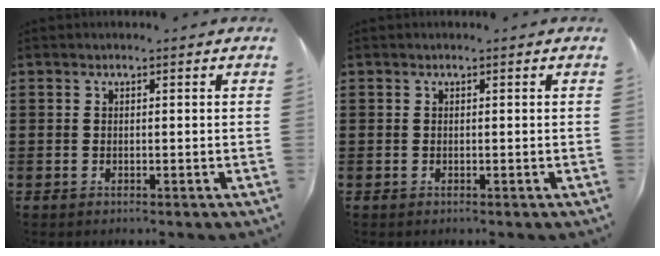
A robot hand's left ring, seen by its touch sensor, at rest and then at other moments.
{"total": 0.0}